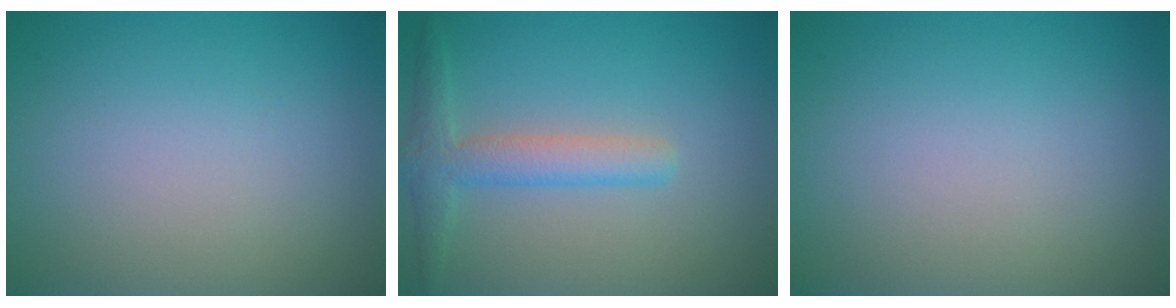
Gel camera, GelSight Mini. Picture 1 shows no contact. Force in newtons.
{"total": 3.1, "press": 3.1, "slide": 0.2}
{"total": 0.0}